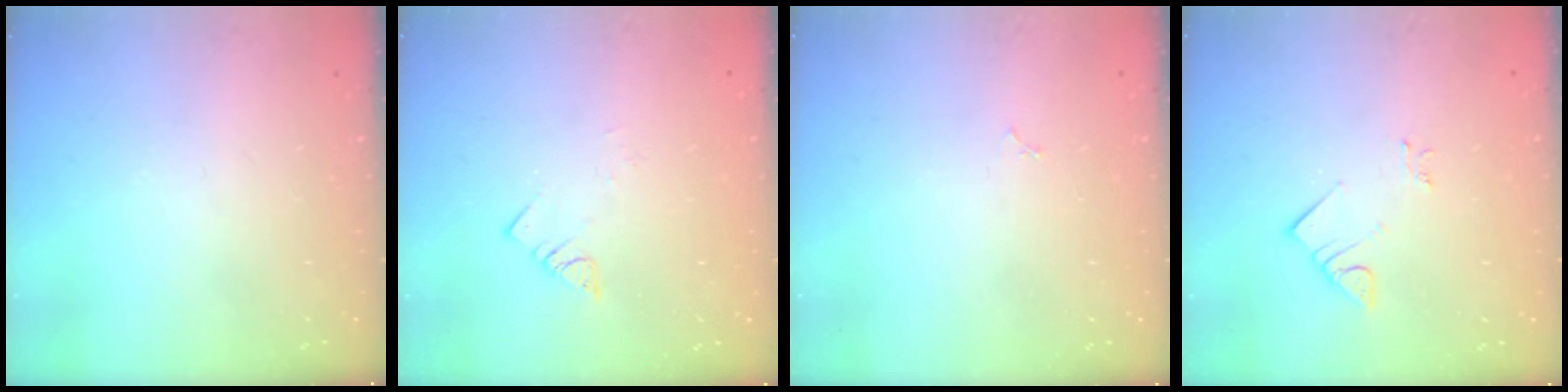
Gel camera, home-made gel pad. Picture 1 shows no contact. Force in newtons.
{"total": 1.7, "press": 1.7, "slide": 0.1}
{"total": 2.9, "press": 2.9, "slide": 0.4}
{"total": 3.1, "press": 3.1, "slide": 0.3}